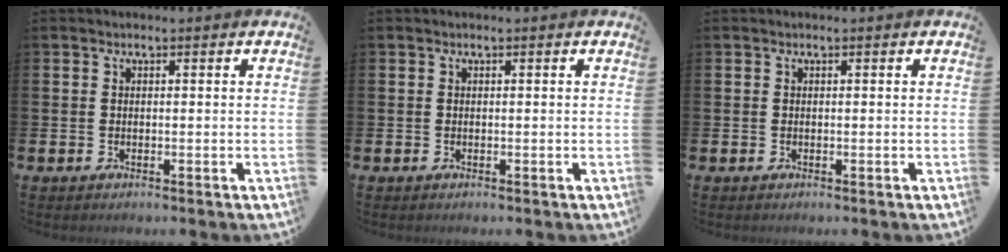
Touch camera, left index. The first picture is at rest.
{"total": 0.0}
{"total": 0.0}